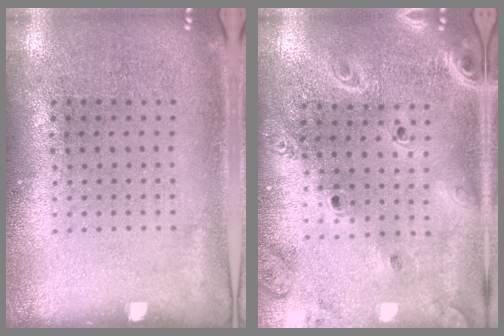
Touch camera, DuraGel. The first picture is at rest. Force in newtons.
{"total": 2.4, "press": 2.1, "slide": 1.2}